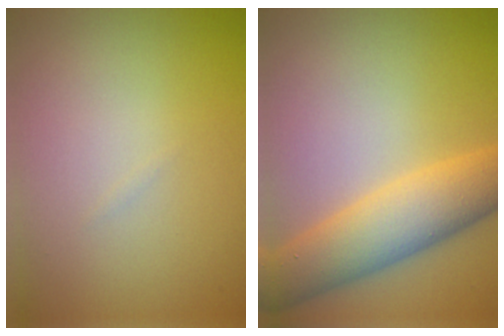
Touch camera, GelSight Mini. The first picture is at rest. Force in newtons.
{"total": 6.7, "press": 6.7, "slide": 0.0}